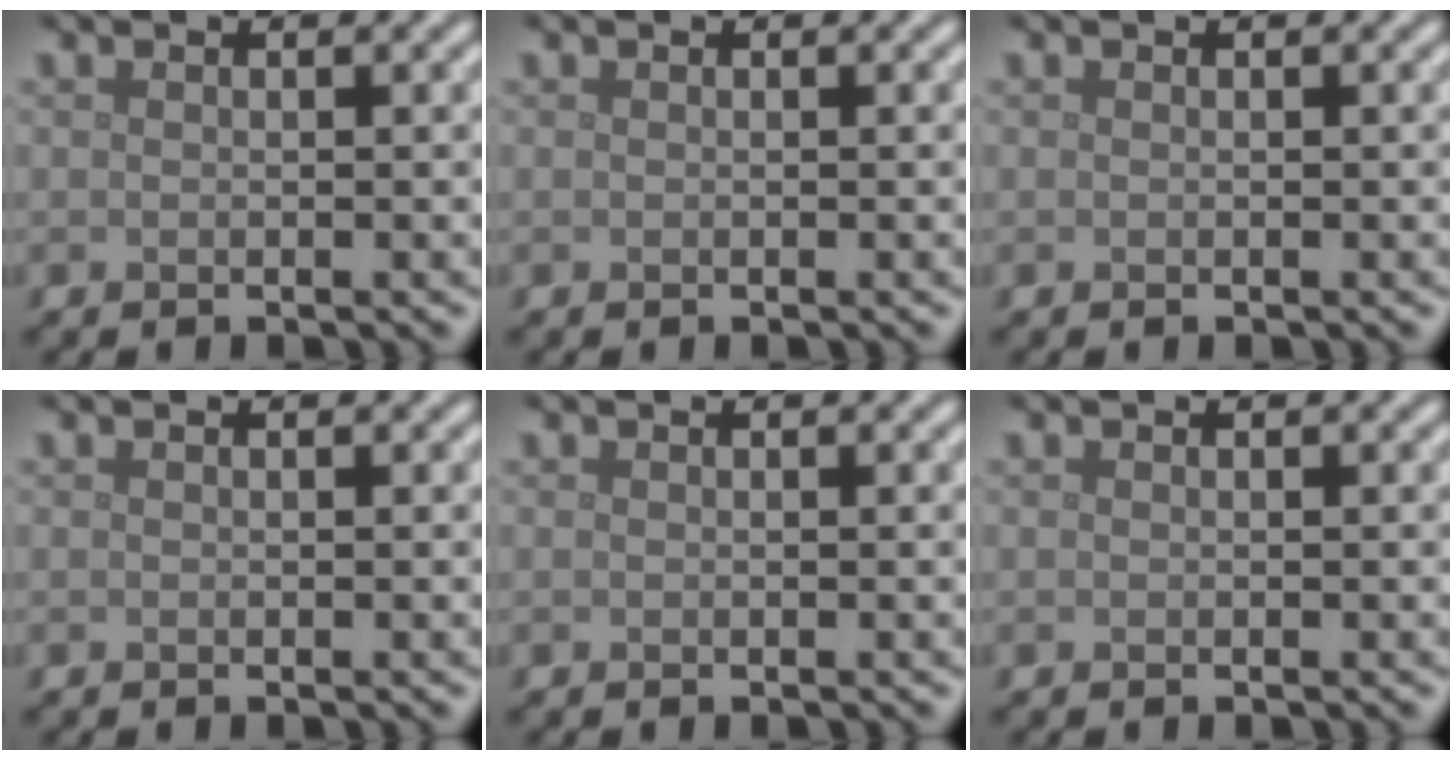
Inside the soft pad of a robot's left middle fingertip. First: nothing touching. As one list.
[{"total": 0.0}, {"total": 0.0}, {"total": 0.0}, {"total": 0.0}, {"total": 0.0}]